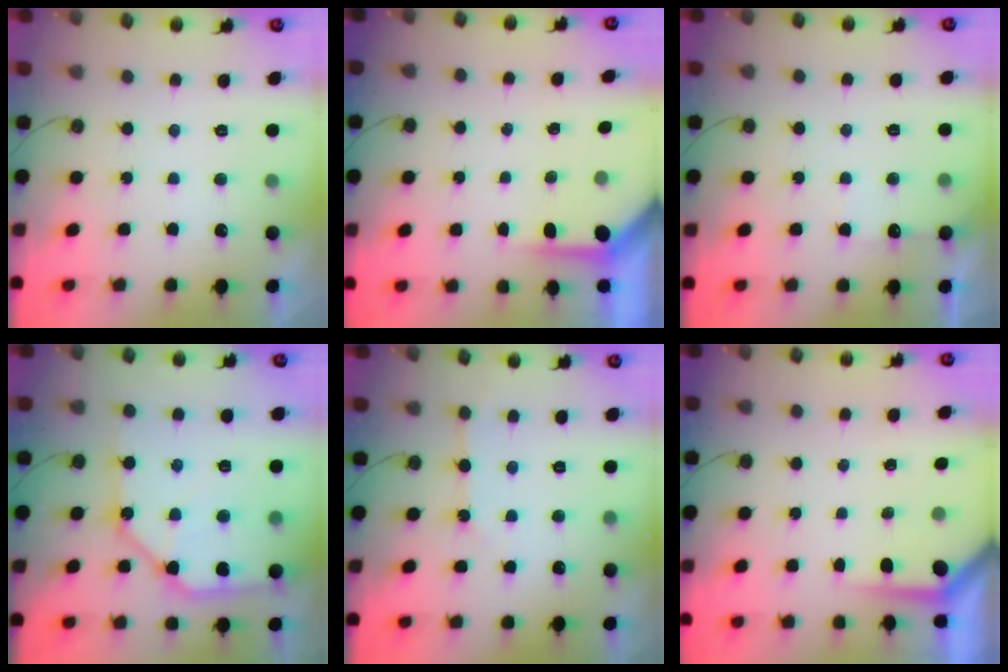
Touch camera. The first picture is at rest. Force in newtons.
{"total": 3.8, "press": 3.8, "slide": 0.3}
{"total": 5.7, "press": 5.6, "slide": 0.6}
{"total": 14.2, "press": 14.1, "slide": 1.6}
{"total": 2.1, "press": 2.0, "slide": 0.3}
{"total": 3.6, "press": 3.5, "slide": 0.3}